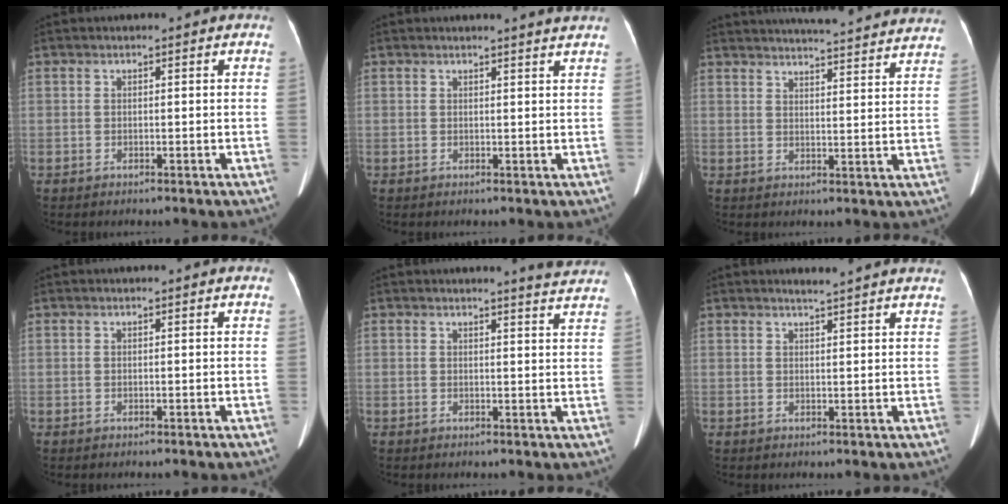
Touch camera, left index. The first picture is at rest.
{"total": 3.1, "force": [2.9, -0.6, 0.9], "torque": [-0.014, -0.005, 0.025]}
{"total": 25.4, "force": [24.0, 2.5, 8.0], "torque": [-0.121, -0.029, 0.289]}
{"total": 0.9, "force": [0.8, 0.0, 0.3], "torque": [-0.008, 0.006, 0.010]}
{"total": 5.5, "force": [5.3, -0.4, 1.2], "torque": [-0.020, -0.014, 0.042]}
{"total": 6.3, "force": [5.8, -0.2, 2.4], "torque": [-0.036, 0.012, 0.059]}